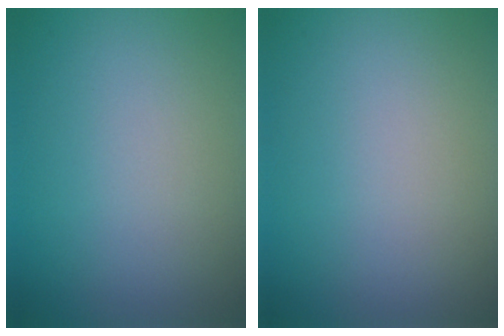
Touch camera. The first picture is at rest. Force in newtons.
{"total": 0.0}